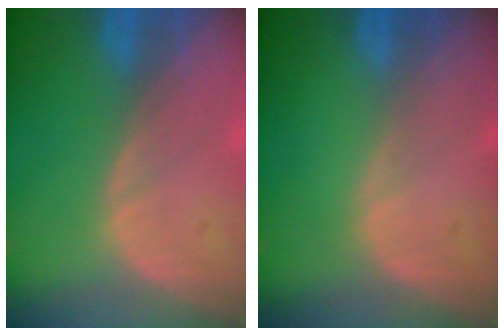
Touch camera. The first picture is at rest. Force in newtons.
{"total": 0.0}